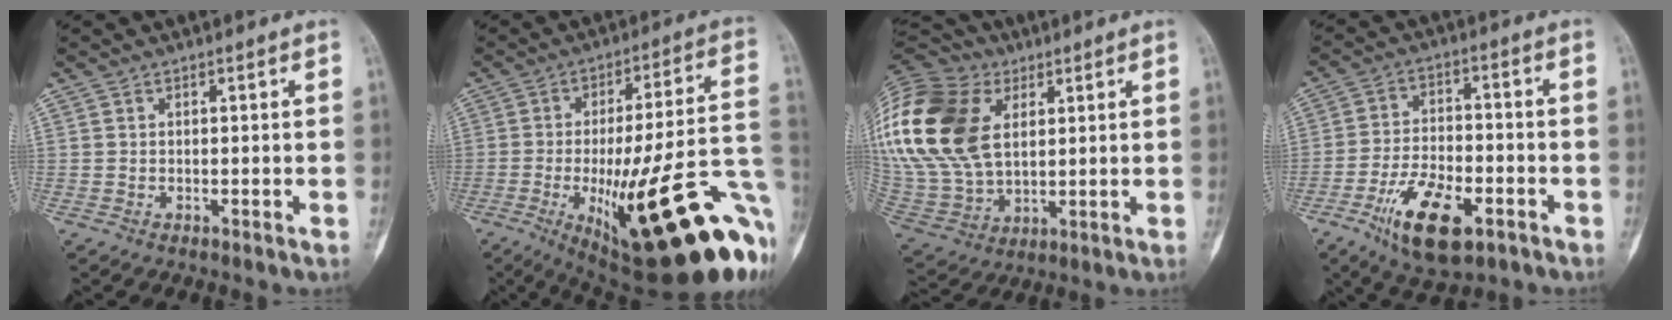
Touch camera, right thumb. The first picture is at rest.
{"total": 33.0, "force": [-10.6, 8.5, 30.1], "torque": [-0.357, 0.017, -0.141]}
{"total": 29.3, "force": [8.7, 19.7, 19.9], "torque": [-0.469, 0.024, 0.176]}
{"total": 13.6, "force": [-6.7, 6.3, 10.1], "torque": [-0.167, 0.022, -0.111]}